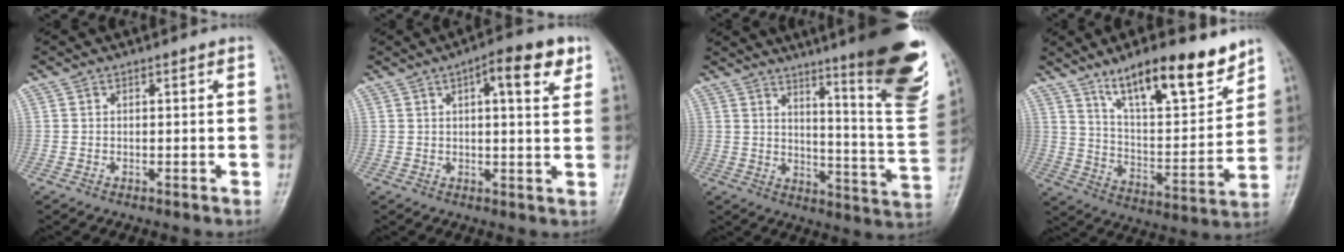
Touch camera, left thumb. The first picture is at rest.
{"total": 9.0, "force": [4.1, 2.8, 7.5], "torque": [-0.088, -0.007, 0.051]}
{"total": 23.9, "force": [14.5, 3.3, 18.8], "torque": [-0.226, -0.080, 0.197]}
{"total": 18.0, "force": [12.5, 5.3, 11.9], "torque": [-0.151, -0.073, 0.214]}